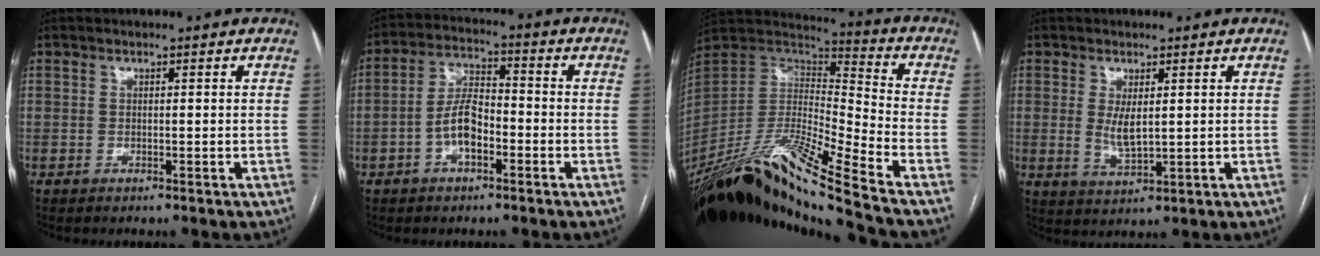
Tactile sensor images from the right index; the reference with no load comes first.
{"total": 7.1, "force": [-2.5, 3.1, 5.8], "torque": [-0.122, 0.018, -0.048]}
{"total": 24.9, "force": [-19.3, -0.9, 15.7], "torque": [-0.314, -0.021, -0.358]}
{"total": 4.0, "force": [0.7, 1.2, 3.7], "torque": [-0.076, -0.013, 0.019]}